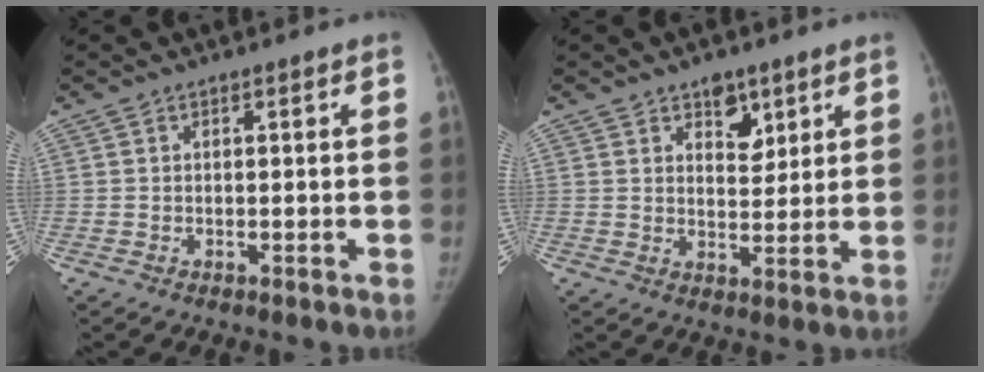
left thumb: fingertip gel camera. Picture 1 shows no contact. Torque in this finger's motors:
{"motor_torque": [0.74, -0.18, 0.54, -0.61, 0.16]}